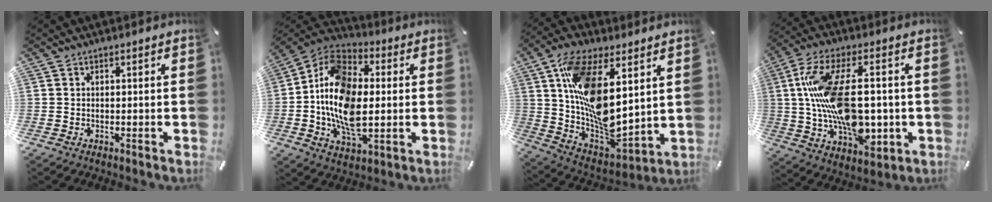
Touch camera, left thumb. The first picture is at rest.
{"total": 17.4, "force": [-1.5, 11.1, 13.3], "torque": [-0.289, 0.000, -0.034]}
{"total": 19.1, "force": [6.6, 9.1, 15.5], "torque": [-0.299, -0.045, 0.118]}
{"total": 20.3, "force": [0.9, 10.7, 17.2], "torque": [-0.336, 0.001, 0.016]}